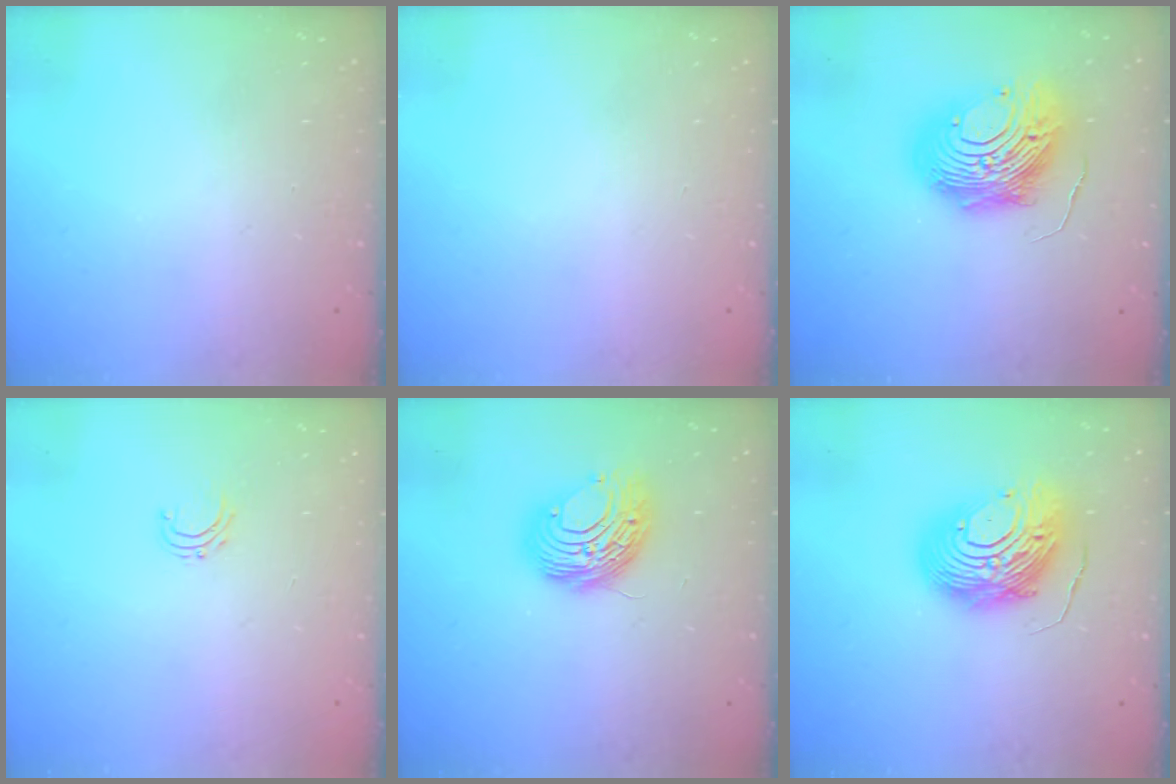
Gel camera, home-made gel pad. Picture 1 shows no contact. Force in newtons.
{"total": 0.0}
{"total": 15.7, "press": 15.6, "slide": 1.5}
{"total": 3.7, "press": 3.7, "slide": 0.3}
{"total": 9.9, "press": 9.9, "slide": 0.4}
{"total": 13.7, "press": 13.7, "slide": 1.3}